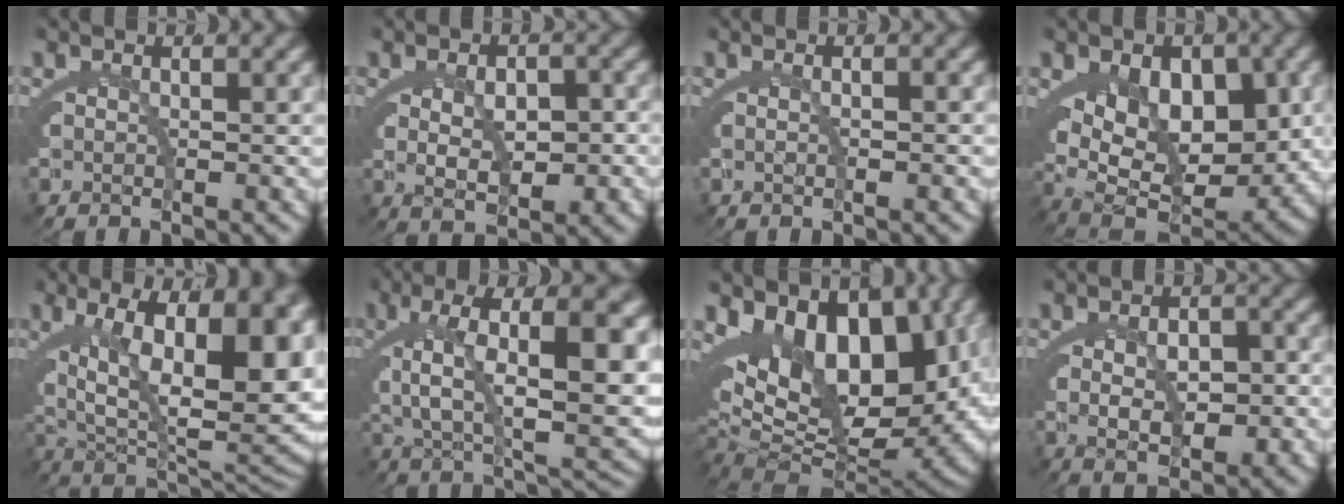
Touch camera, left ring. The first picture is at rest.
{"total": 4.5, "force": [-0.1, 2.4, 3.8], "torque": [-0.061, -0.015, 0.010]}
{"total": 0.8, "force": [-0.2, 0.2, 0.8], "torque": [-0.014, 0.008, -0.008]}
{"total": 13.4, "force": [-0.7, 9.2, 9.7], "torque": [-0.169, -0.046, 0.012]}
{"total": 15.6, "force": [0.8, 8.2, 13.3], "torque": [-0.185, -0.021, 0.040]}
{"total": 10.6, "force": [1.2, 3.4, 10.0], "torque": [-0.156, 0.008, 0.026]}
{"total": 18.0, "force": [-1.1, 12.5, 13.0], "torque": [-0.248, -0.061, 0.013]}
{"total": 3.9, "force": [-0.4, 2.1, 3.3], "torque": [-0.050, -0.011, 0.003]}